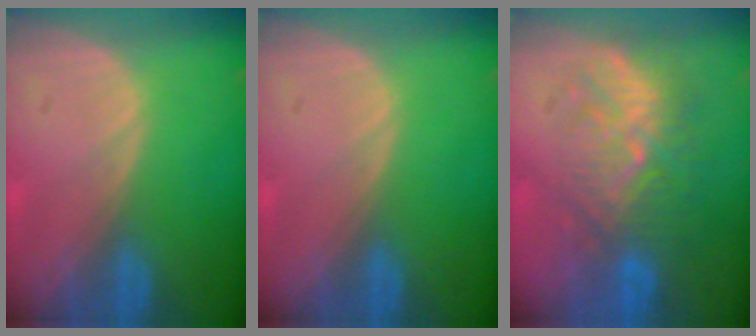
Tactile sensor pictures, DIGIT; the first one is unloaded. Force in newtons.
{"total": 0.0}
{"total": 9.3, "press": 8.9, "slide": 2.6}